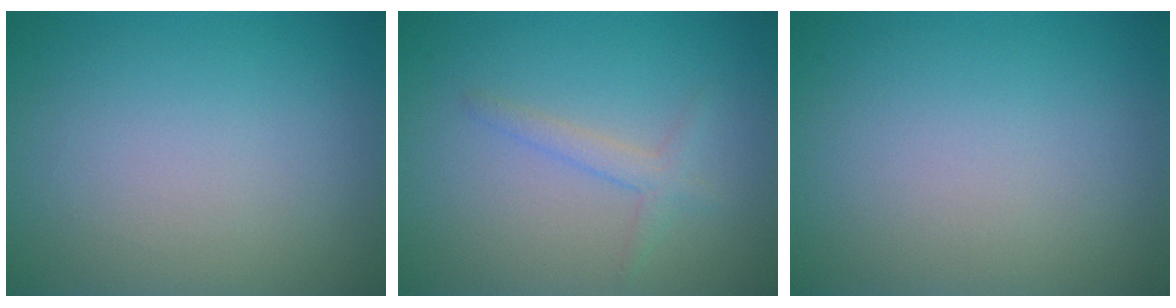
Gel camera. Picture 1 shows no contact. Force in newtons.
{"total": 1.6, "press": 1.6, "slide": 0.1}
{"total": 0.0}